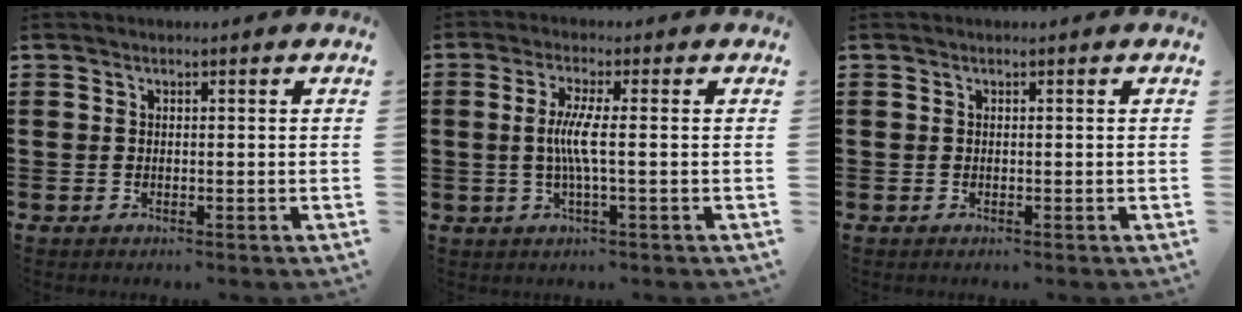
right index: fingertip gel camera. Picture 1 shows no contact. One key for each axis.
{"total": 4.8, "fx": -0.4, "fy": -0.2, "fz": 4.8, "tx": -0.102, "ty": -0.014, "tz": -0.015}
{"total": 0.0}